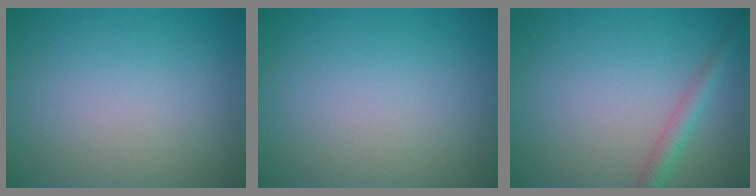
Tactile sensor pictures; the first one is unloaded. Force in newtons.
{"total": 0.0}
{"total": 2.1, "press": 2.1, "slide": 0.1}